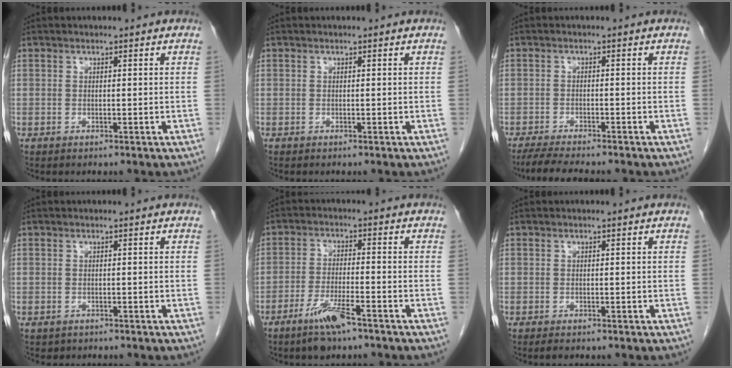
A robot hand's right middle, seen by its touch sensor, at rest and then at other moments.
{"total": 0.0}
{"total": 6.5, "force": [-5.7, 0.4, 3.2], "torque": [-0.056, -0.021, -0.093]}
{"total": 0.6, "force": [-0.4, 0.5, 0.0], "torque": [-0.014, 0.000, -0.002]}
{"total": 6.3, "force": [-4.2, 0.6, 4.6], "torque": [-0.097, -0.010, -0.077]}
{"total": 0.6, "force": [-0.5, 0.2, 0.3], "torque": [-0.014, -0.004, -0.007]}